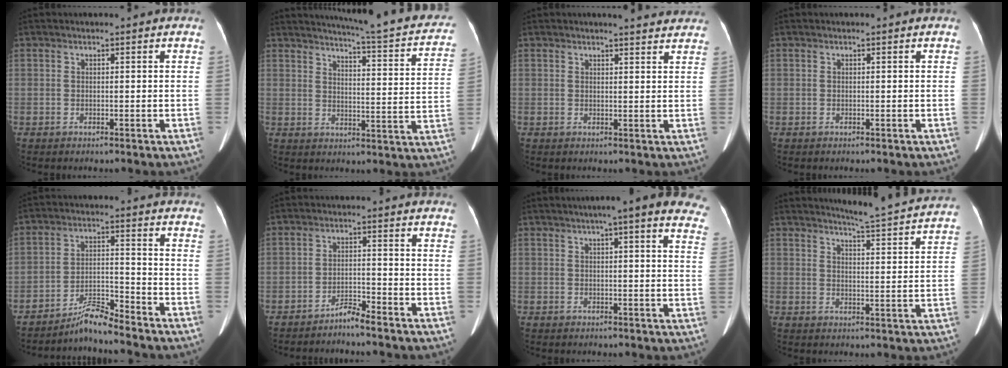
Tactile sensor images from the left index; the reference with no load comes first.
{"total": 19.8, "force": [18.1, 1.6, 8.0], "torque": [-0.100, -0.050, 0.206]}
{"total": 5.5, "force": [5.2, 0.8, 1.7], "torque": [-0.016, -0.002, 0.046]}
{"total": 0.0}
{"total": 5.4, "force": [-5.2, -0.6, 1.4], "torque": [-0.027, -0.008, -0.094]}
{"total": 2.9, "force": [-2.7, -0.3, 0.9], "torque": [-0.014, -0.009, -0.051]}
{"total": 16.1, "force": [12.3, 2.2, 10.1], "torque": [-0.122, 0.022, 0.134]}
{"total": 12.9, "force": [12.3, -0.8, 3.7], "torque": [-0.061, -0.030, 0.145]}